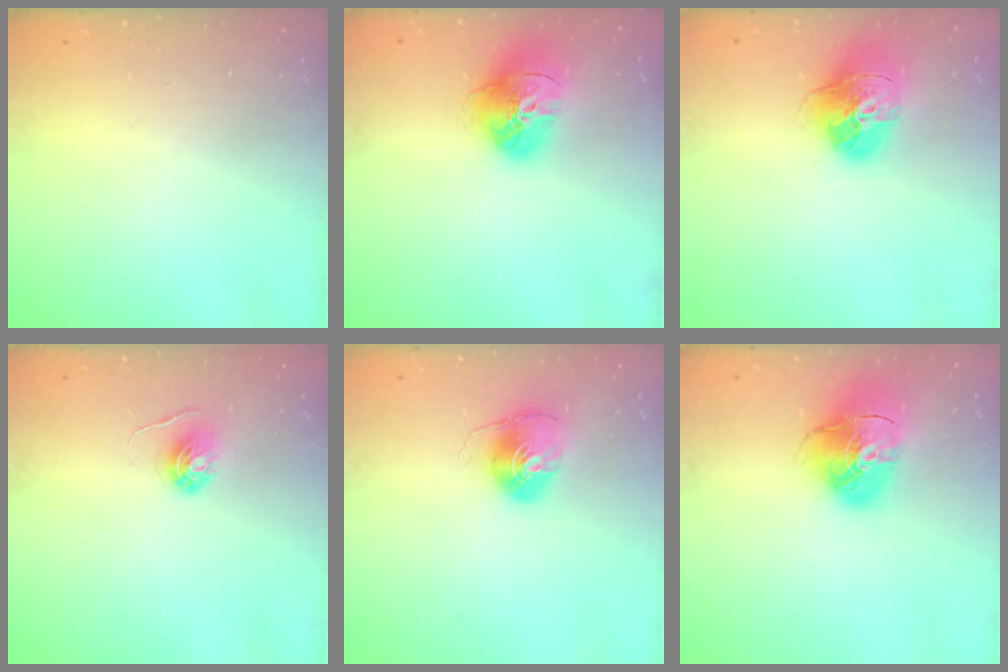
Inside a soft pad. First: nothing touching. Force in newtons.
{"total": 17.9, "press": 17.9, "slide": 1.6}
{"total": 18.6, "press": 18.5, "slide": 1.9}
{"total": 5.3, "press": 5.3, "slide": 0.5}
{"total": 8.8, "press": 8.8, "slide": 0.1}
{"total": 16.9, "press": 16.8, "slide": 2.0}